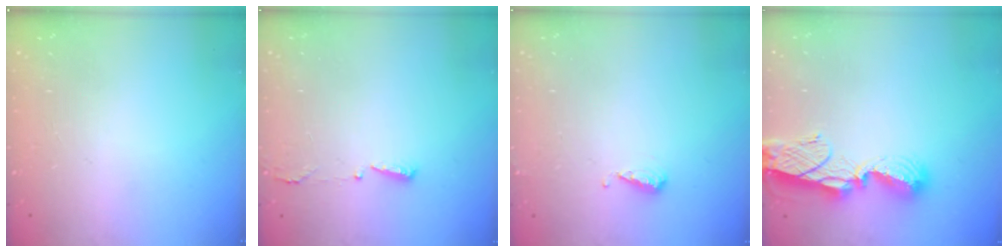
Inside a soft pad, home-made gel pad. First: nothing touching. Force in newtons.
{"total": 2.9, "press": 2.8, "slide": 0.6}
{"total": 3.8, "press": 3.7, "slide": 0.3}
{"total": 9.7, "press": 9.7, "slide": 0.9}